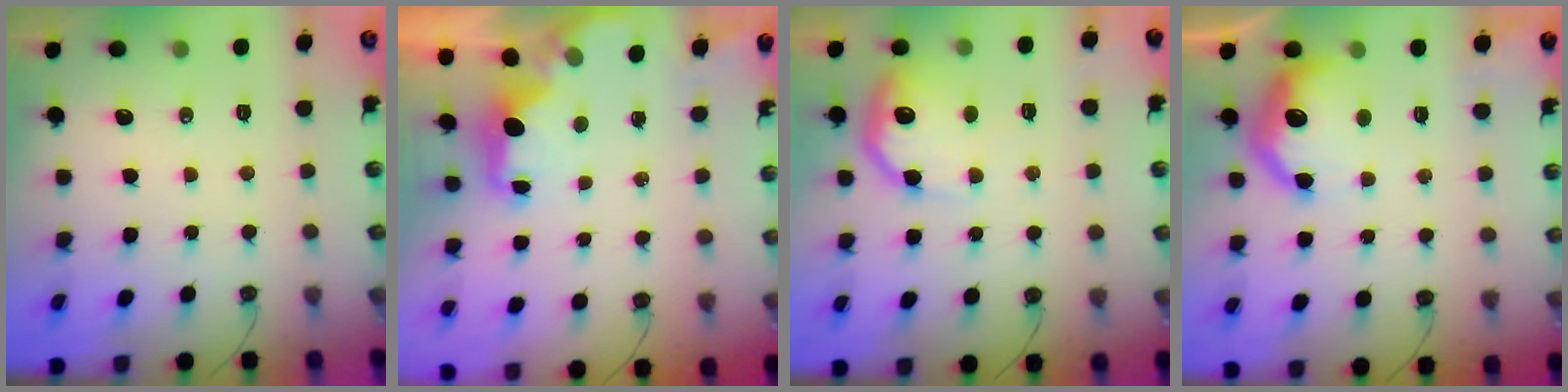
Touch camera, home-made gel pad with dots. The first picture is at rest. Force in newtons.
{"total": 2.0, "press": 1.9, "slide": 0.7}
{"total": 12.1, "press": 12.1, "slide": 0.3}
{"total": 13.4, "press": 13.4, "slide": 1.0}